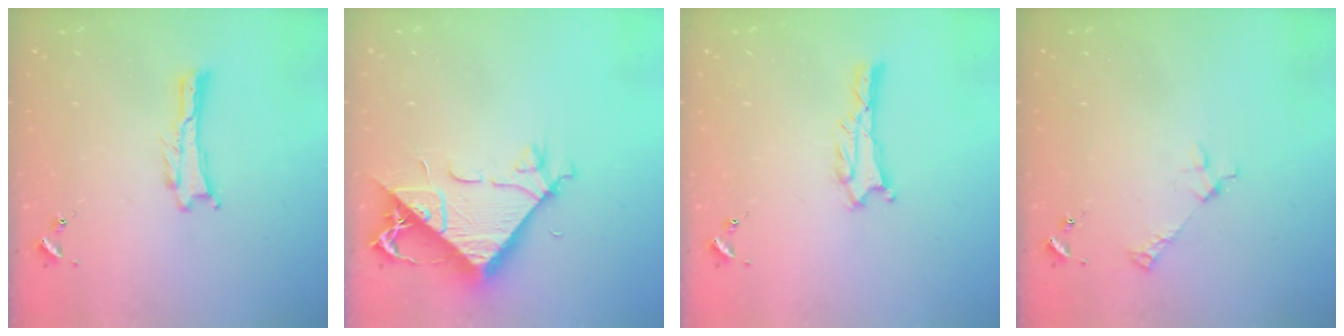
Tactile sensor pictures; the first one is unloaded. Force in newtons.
{"total": 9.3, "press": 9.2, "slide": 0.9}
{"total": 2.0, "press": 2.0, "slide": 0.3}
{"total": 2.6, "press": 2.6, "slide": 0.3}